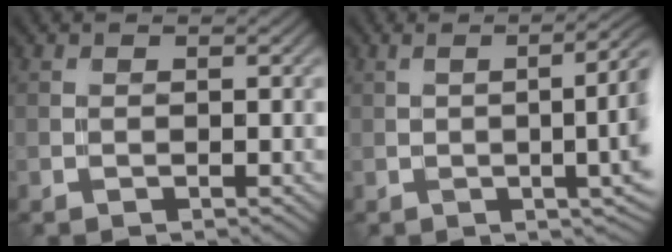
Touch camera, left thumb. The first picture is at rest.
{"total": 7.3, "force": [0.5, 1.6, 7.1], "torque": [-0.088, 0.001, 0.024]}